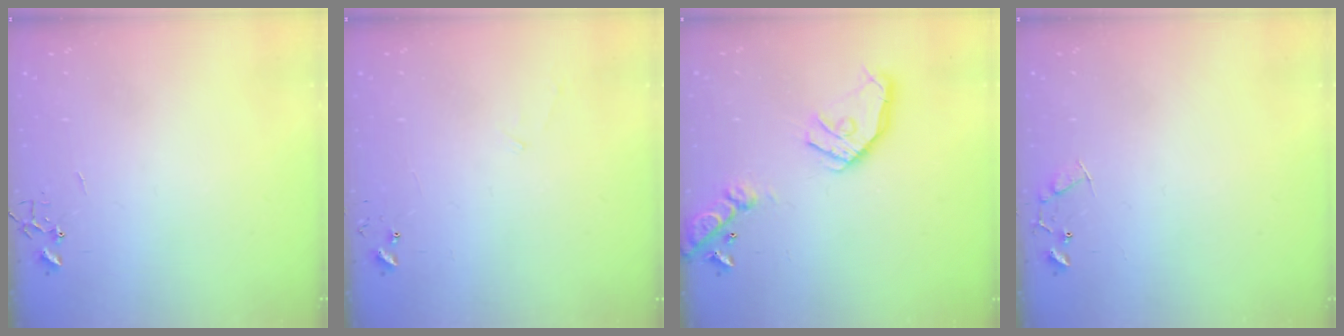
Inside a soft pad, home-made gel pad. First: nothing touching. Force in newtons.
{"total": 5.4, "press": 5.4, "slide": 0.4}
{"total": 17.3, "press": 17.0, "slide": 2.8}
{"total": 8.1, "press": 8.1, "slide": 0.5}